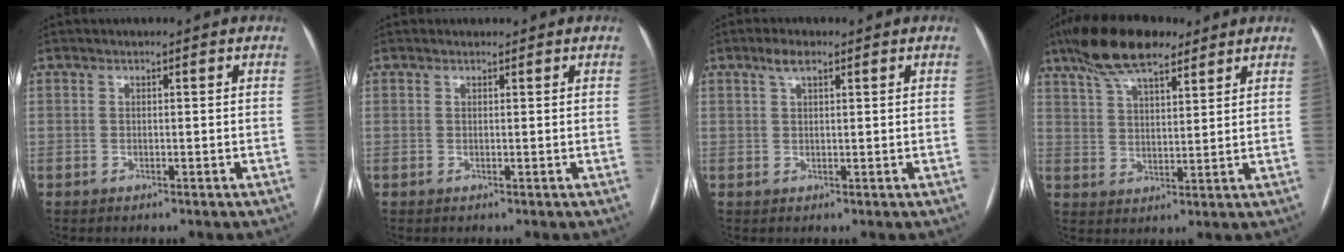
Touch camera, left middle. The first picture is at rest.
{"total": 0.6, "force": [0.5, 0.3, -0.1], "torque": [-0.007, 0.005, 0.008]}
{"total": 2.4, "force": [1.6, 0.7, 1.7], "torque": [-0.038, 0.008, 0.032]}
{"total": 11.9, "force": [8.8, 3.6, 7.1], "torque": [-0.140, 0.025, 0.158]}